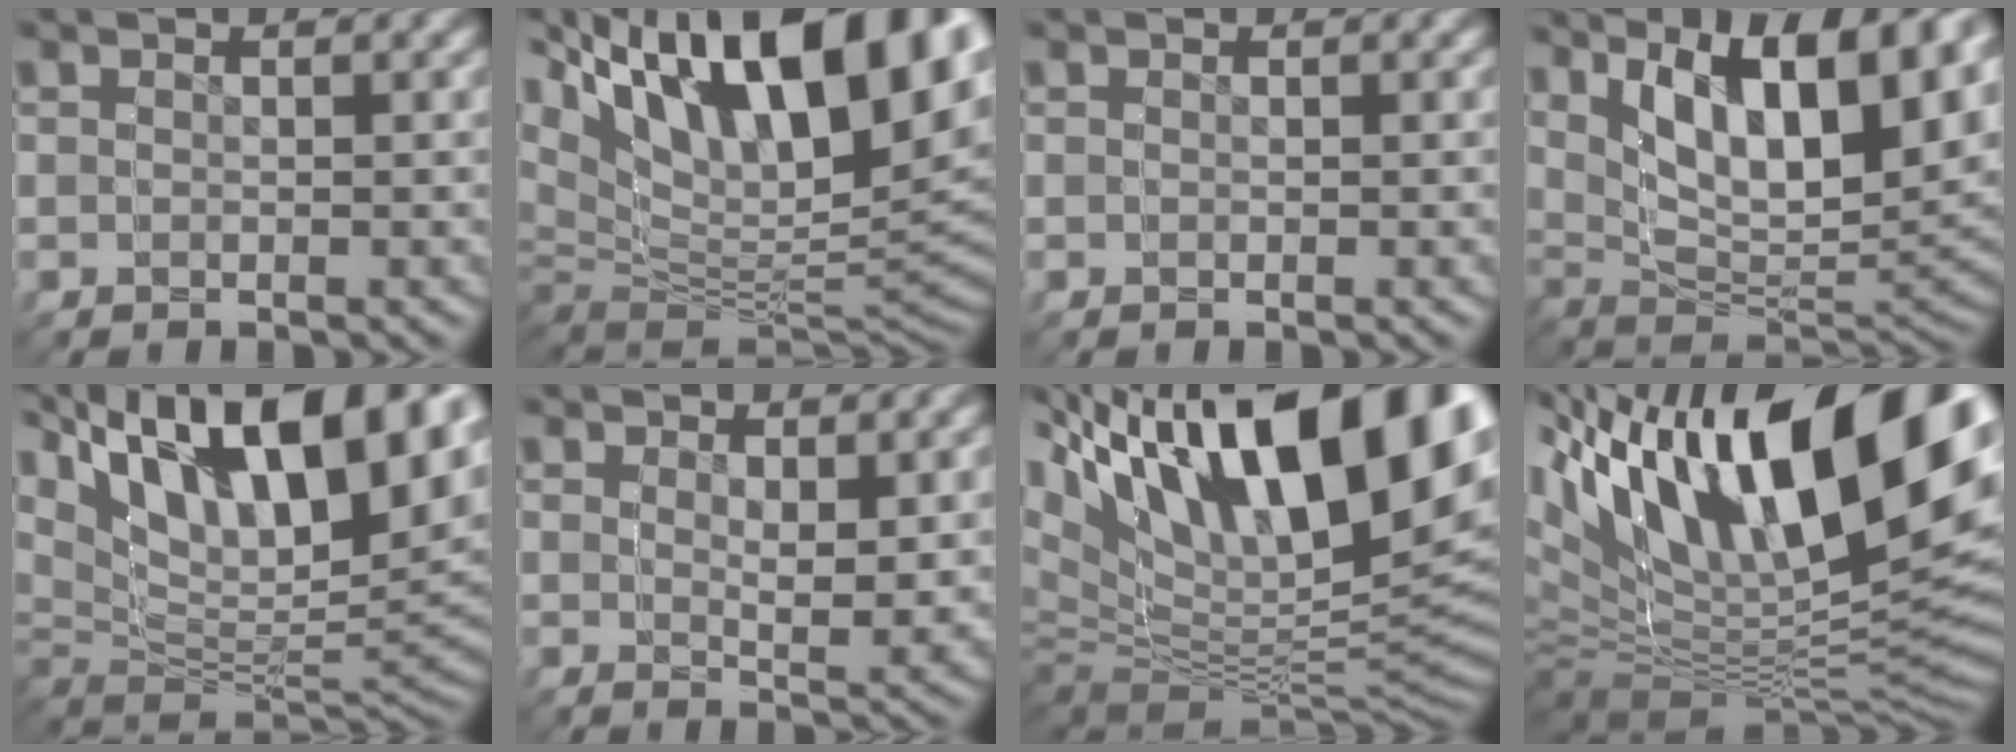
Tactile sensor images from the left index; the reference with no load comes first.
{"total": 16.4, "force": [6.6, 9.6, 11.5], "torque": [-0.173, 0.030, 0.098]}
{"total": 0.0}
{"total": 11.9, "force": [5.4, 6.0, 8.7], "torque": [-0.140, 0.025, 0.085]}
{"total": 12.6, "force": [6.2, 7.3, 8.2], "torque": [-0.150, 0.021, 0.095]}
{"total": 2.8, "force": [2.7, 0.2, -0.3], "torque": [0.013, 0.017, 0.033]}
{"total": 17.5, "force": [4.9, 11.1, 12.6], "torque": [-0.190, 0.013, 0.075]}
{"total": 18.8, "force": [4.9, 10.8, 14.6], "torque": [-0.221, 0.017, 0.076]}